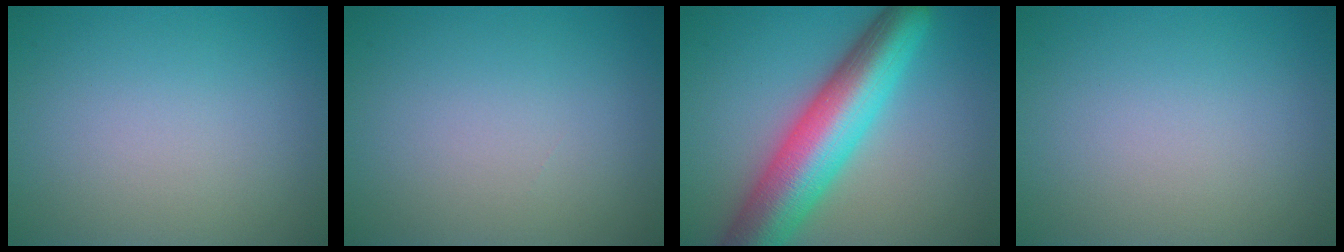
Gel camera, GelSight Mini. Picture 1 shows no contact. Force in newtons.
{"total": 0.0}
{"total": 10.5, "press": 10.5, "slide": 0.2}
{"total": 0.0}